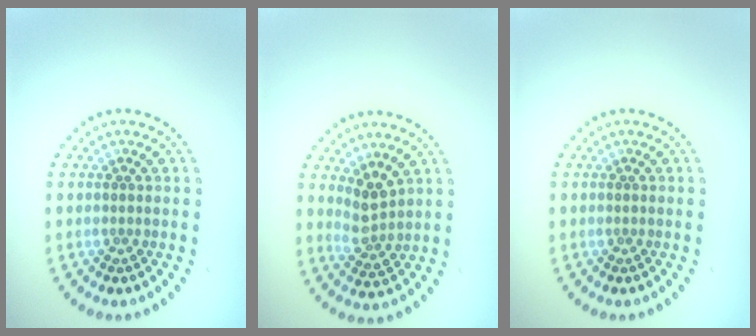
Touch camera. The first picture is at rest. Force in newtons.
{"total": 2.5, "press": 2.1, "slide": 1.4}
{"total": 0.0}